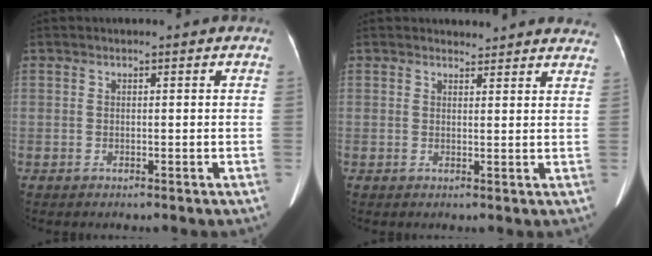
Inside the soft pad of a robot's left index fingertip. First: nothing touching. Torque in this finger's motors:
{"motor_torque": [0.39, -1.37, 0.00, 0.01]}